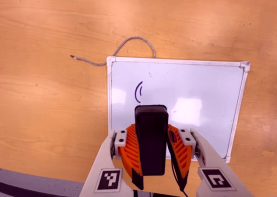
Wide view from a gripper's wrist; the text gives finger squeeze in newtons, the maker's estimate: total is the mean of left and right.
{"total": 6.9, "left": 6.0, "right": 7.8}